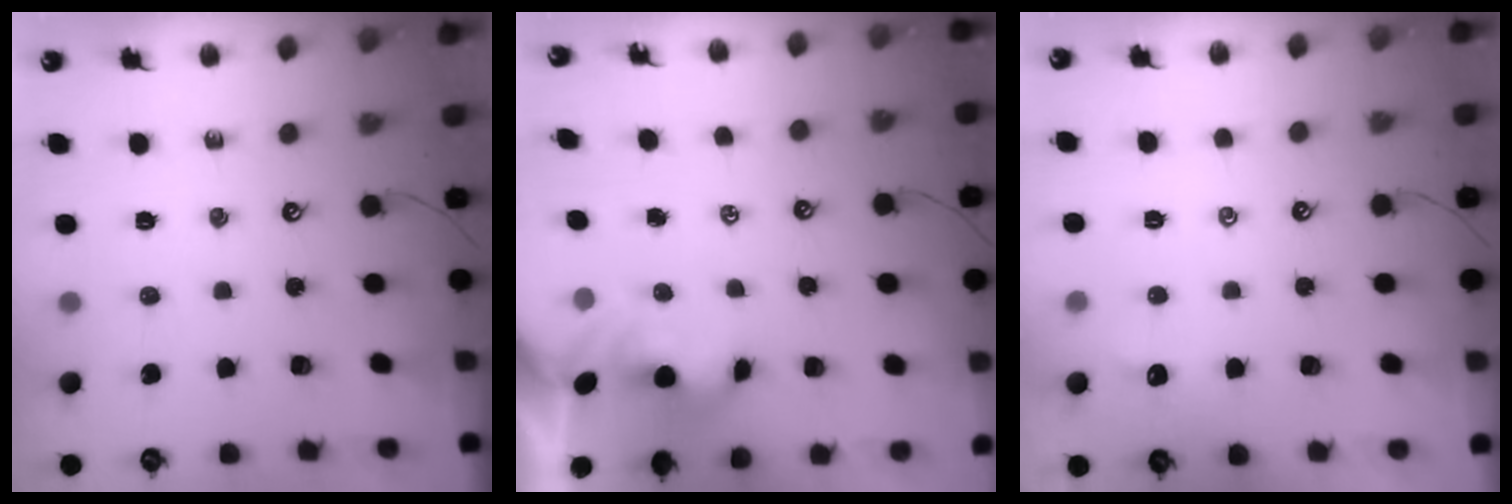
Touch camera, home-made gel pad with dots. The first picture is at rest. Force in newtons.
{"total": 0.9, "press": 0.5, "slide": 0.7}
{"total": 2.3, "press": 2.2, "slide": 0.3}